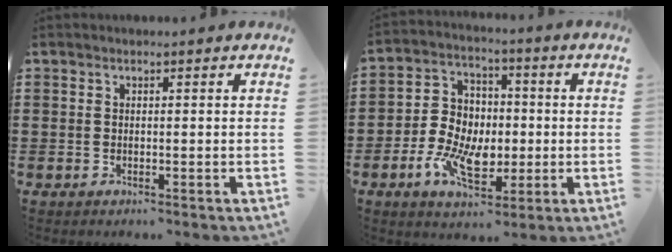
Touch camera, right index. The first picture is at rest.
{"total": 9.1, "force": [-2.1, 6.8, 5.6], "torque": [-0.124, 0.018, -0.040]}